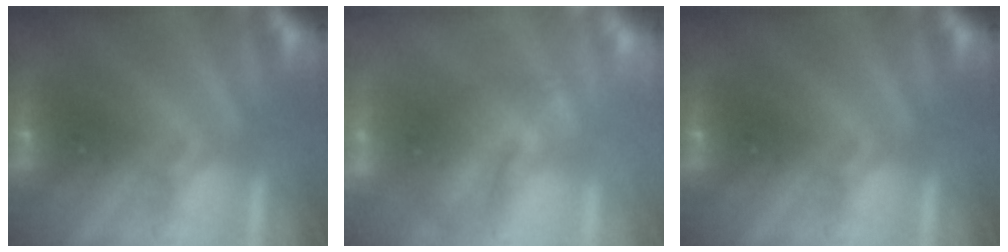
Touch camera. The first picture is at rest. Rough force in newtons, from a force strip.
{"total": 2.3}
{"total": 0.0}